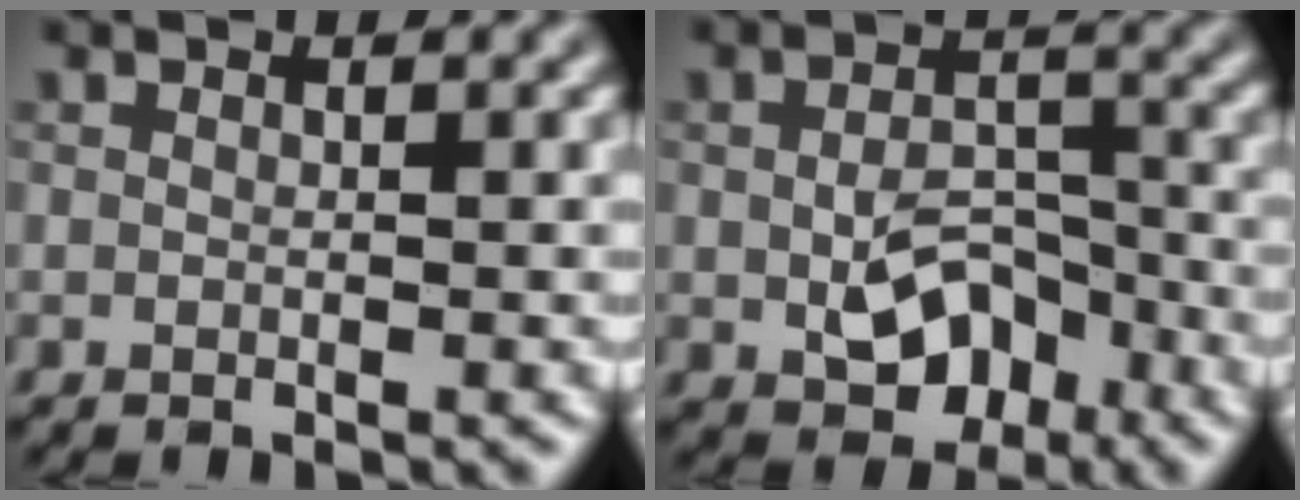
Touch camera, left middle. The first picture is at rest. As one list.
[{"total": 5.6, "force": [-1.9, 3.6, 3.8], "torque": [-0.062, -0.007, -0.025]}]